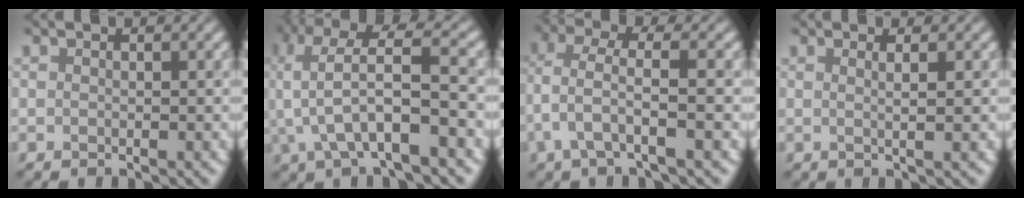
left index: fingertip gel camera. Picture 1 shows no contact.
{"total": 8.0, "force": [-1.0, 2.5, 7.6], "torque": [-0.141, 0.027, -0.021]}
{"total": 3.3, "force": [0.0, 0.9, 3.2], "torque": [-0.075, 0.008, -0.002]}
{"total": 2.4, "force": [0.6, 0.9, 2.1], "torque": [-0.015, 0.006, -0.012]}